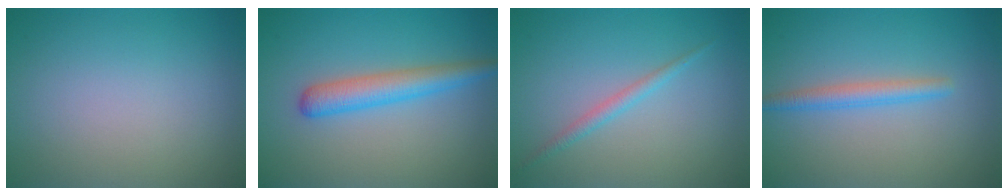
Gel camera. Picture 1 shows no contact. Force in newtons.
{"total": 3.5, "press": 3.5, "slide": 0.1}
{"total": 1.3, "press": 1.3, "slide": 0.0}
{"total": 2.1, "press": 2.1, "slide": 0.2}